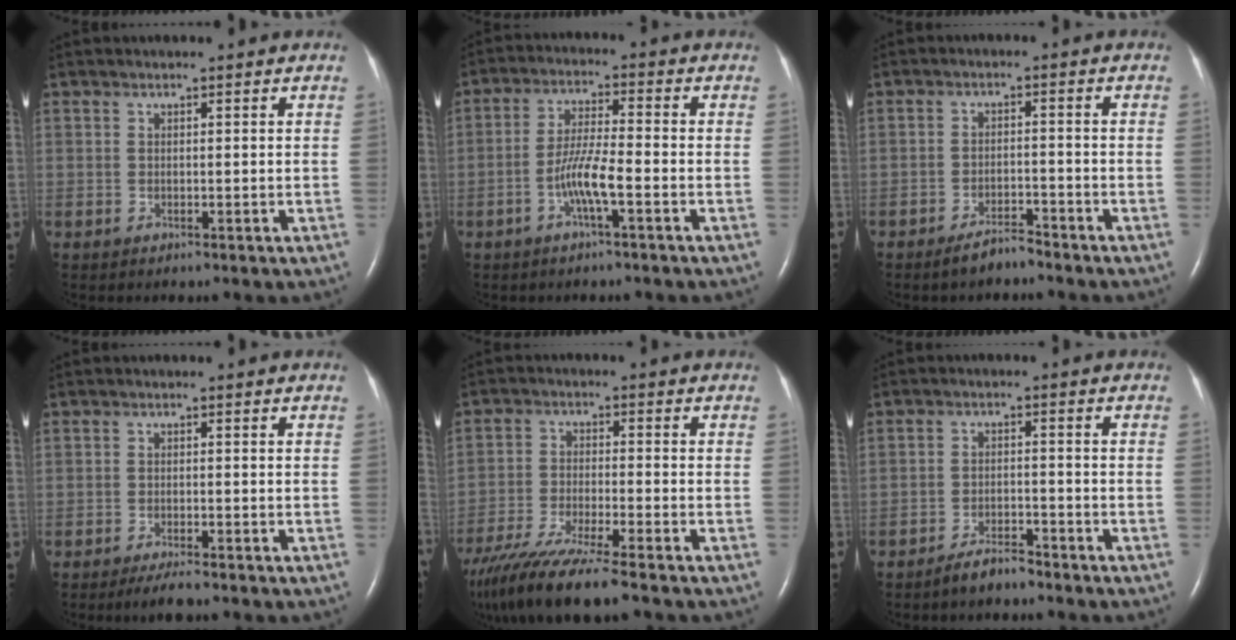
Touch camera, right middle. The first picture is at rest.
{"total": 6.1, "force": [-2.5, 0.3, 5.6], "torque": [-0.114, 0.003, -0.049]}
{"total": 3.4, "force": [-3.1, 0.6, 1.4], "torque": [-0.030, -0.004, -0.055]}
{"total": 2.9, "force": [-2.4, 0.2, 1.7], "torque": [-0.037, -0.007, -0.042]}
{"total": 14.5, "force": [-11.5, 0.5, 8.8], "torque": [-0.172, -0.046, -0.199]}
{"total": 3.6, "force": [-3.2, 0.7, 1.3], "torque": [-0.031, -0.004, -0.058]}